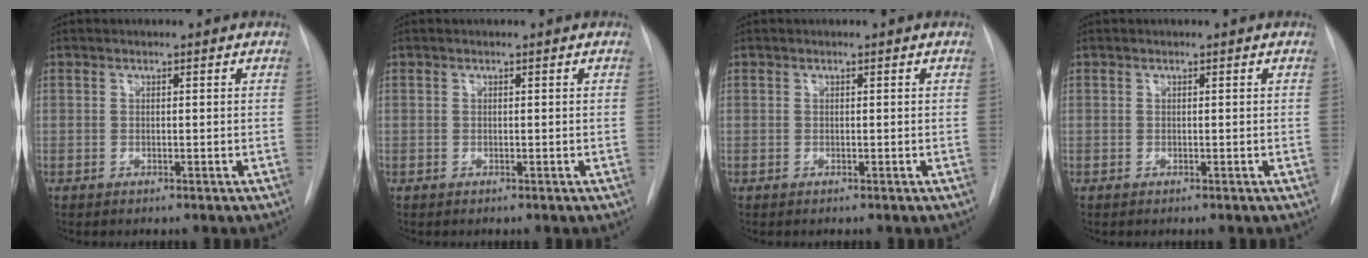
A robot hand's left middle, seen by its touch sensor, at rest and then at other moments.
{"total": 0.0}
{"total": 0.0}
{"total": 0.0}